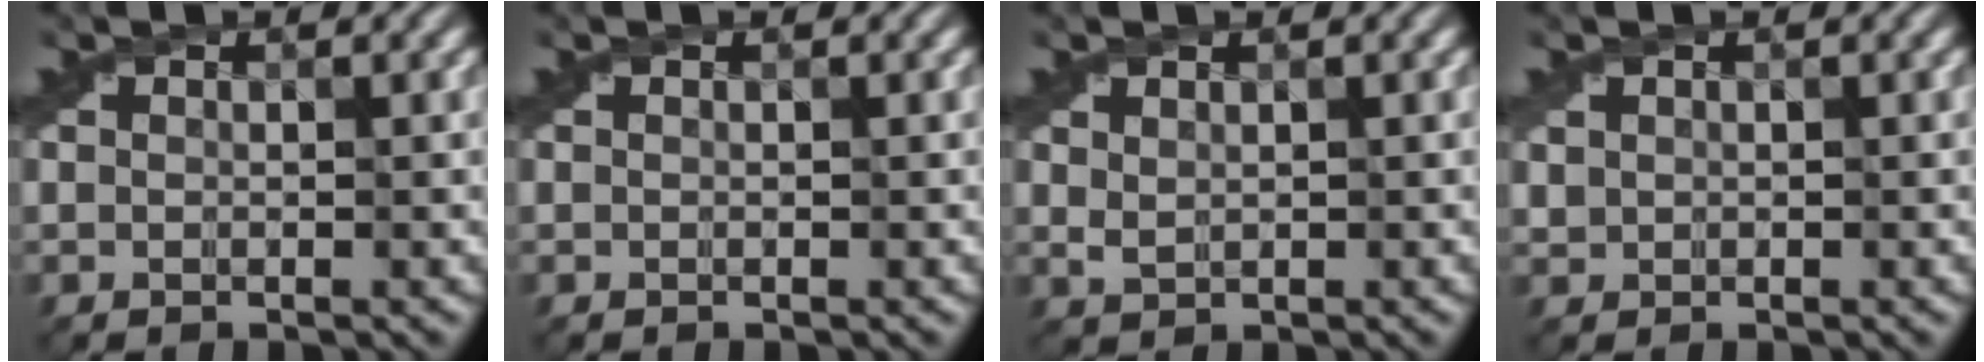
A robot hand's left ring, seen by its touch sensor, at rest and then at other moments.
{"total": 0.0}
{"total": 1.0, "force": [0.7, 0.6, 0.5], "torque": [-0.016, -0.001, 0.019]}
{"total": 0.7, "force": [0.4, 0.6, 0.1], "torque": [-0.002, -0.001, 0.012]}